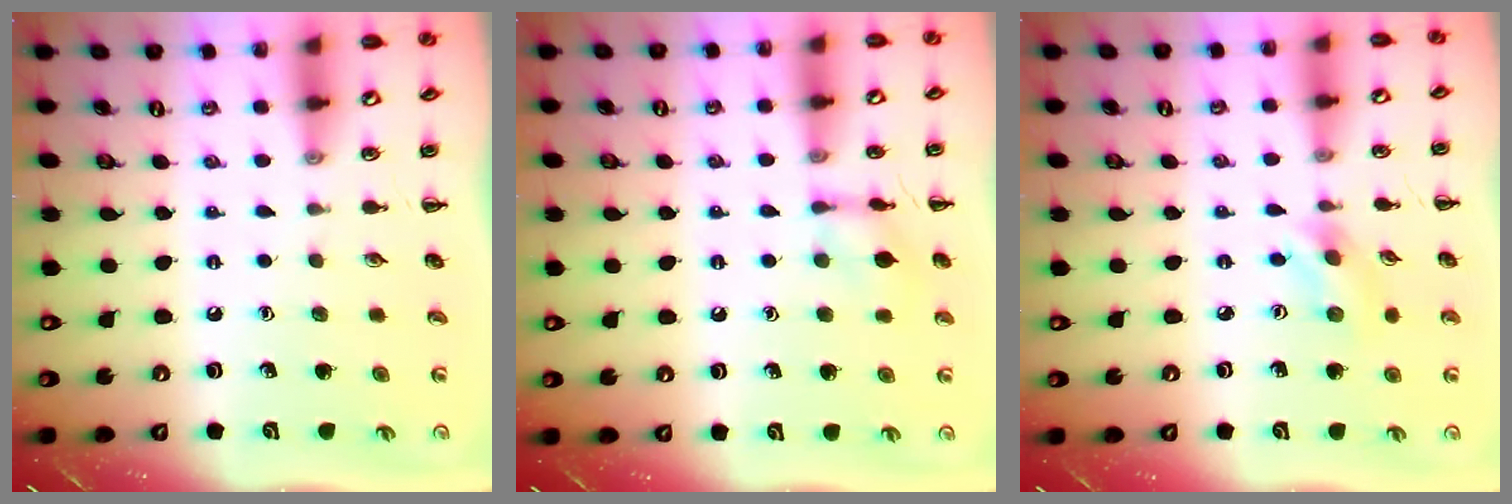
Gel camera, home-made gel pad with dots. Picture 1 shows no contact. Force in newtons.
{"total": 7.9, "press": 7.8, "slide": 1.0}
{"total": 2.7, "press": 2.6, "slide": 0.6}